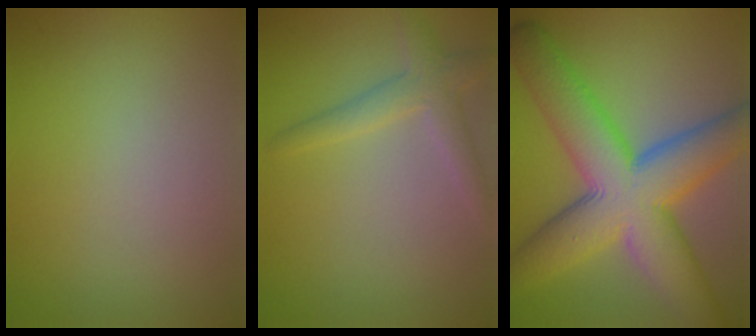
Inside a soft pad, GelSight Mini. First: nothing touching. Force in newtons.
{"total": 2.8, "press": 2.8, "slide": 0.2}
{"total": 13.2, "press": 13.2, "slide": 0.4}